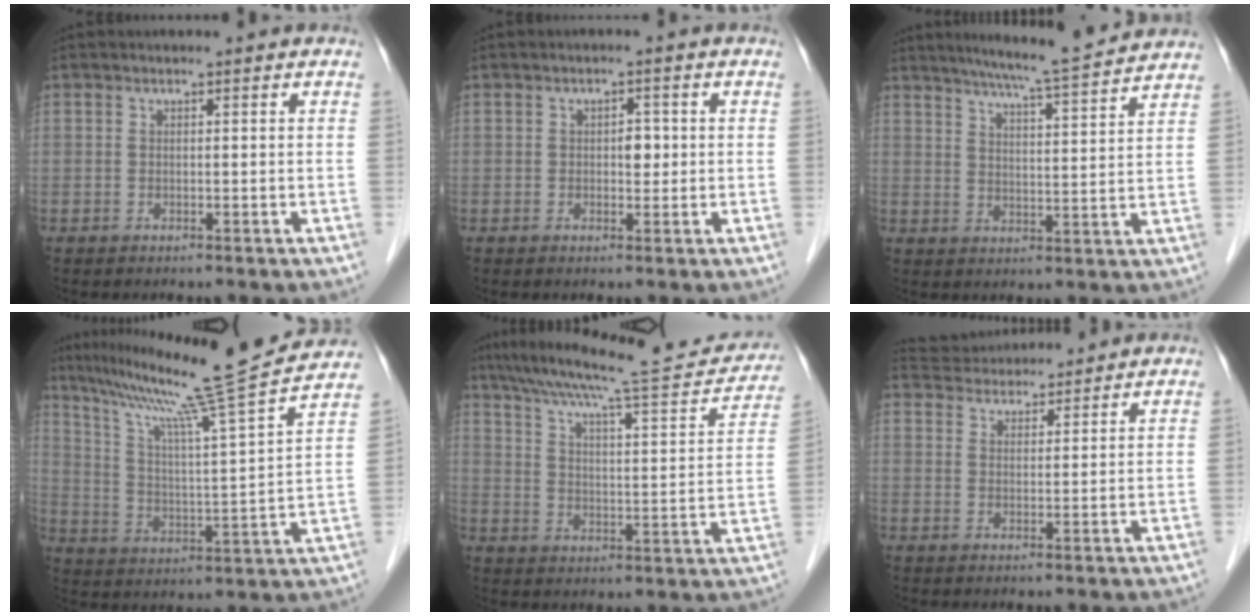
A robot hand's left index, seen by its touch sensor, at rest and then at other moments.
{"total": 2.0, "force": [-0.3, 1.2, 1.5], "torque": [-0.019, 0.000, -0.007]}
{"total": 12.1, "force": [10.9, -0.4, 5.2], "torque": [-0.088, 0.004, 0.148]}
{"total": 21.1, "force": [17.9, -2.0, 11.0], "torque": [-0.190, -0.025, 0.263]}
{"total": 22.1, "force": [19.5, 2.5, 10.0], "torque": [-0.163, -0.008, 0.266]}
{"total": 8.6, "force": [8.3, 1.5, 1.8], "torque": [-0.036, 0.028, 0.129]}